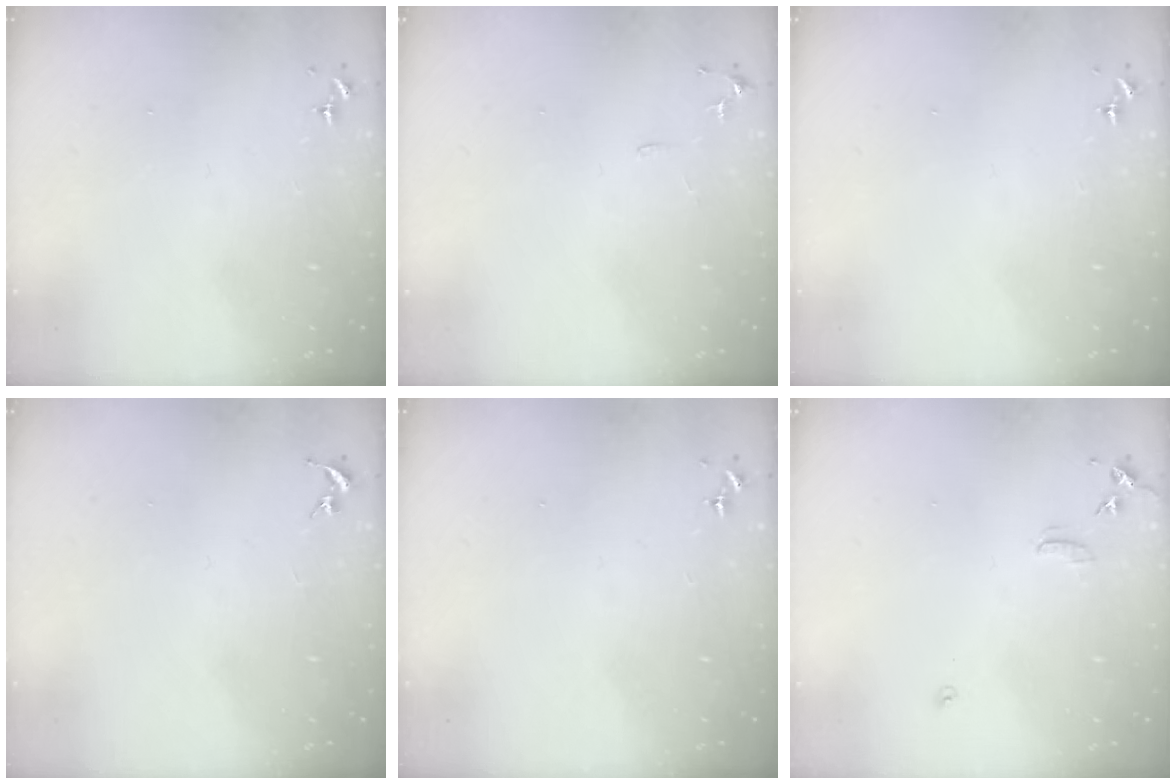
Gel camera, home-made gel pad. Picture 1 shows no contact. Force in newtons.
{"total": 5.7, "press": 5.6, "slide": 0.6}
{"total": 0.0}
{"total": 0.0}
{"total": 0.0}
{"total": 7.0, "press": 7.0, "slide": 0.6}